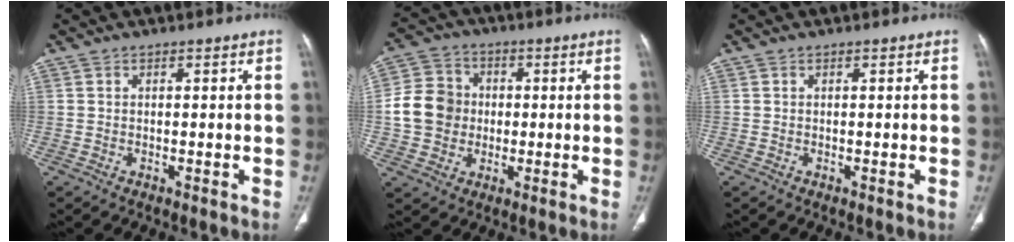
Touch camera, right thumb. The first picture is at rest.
{"total": 10.7, "force": [-0.5, 9.6, 4.6], "torque": [-0.068, 0.021, -0.015]}
{"total": 0.0}